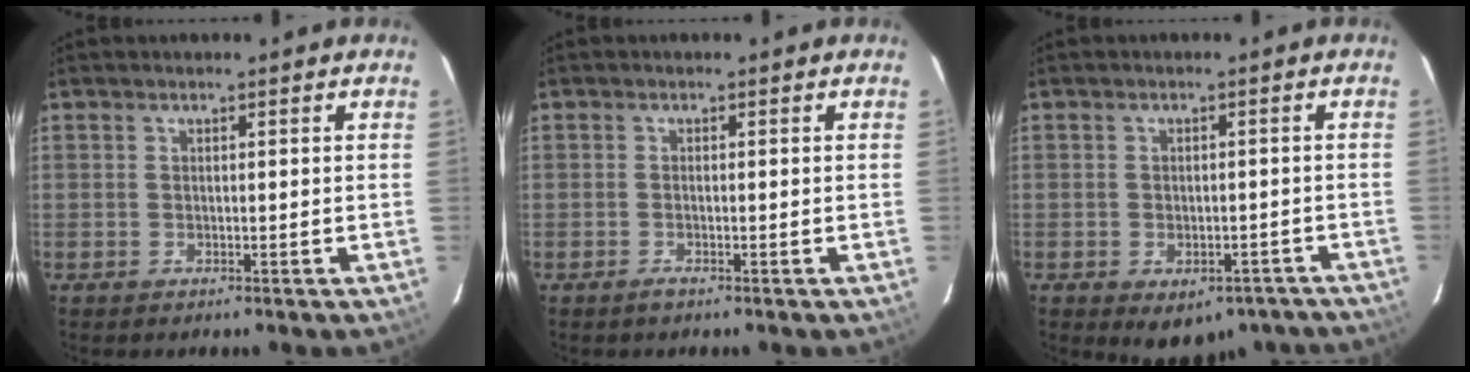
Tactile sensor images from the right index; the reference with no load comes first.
{"total": 1.1, "force": [-0.8, 0.1, 0.7], "torque": [-0.016, -0.001, -0.015]}
{"total": 11.1, "force": [-7.8, 6.5, 4.7], "torque": [-0.074, 0.008, -0.073]}